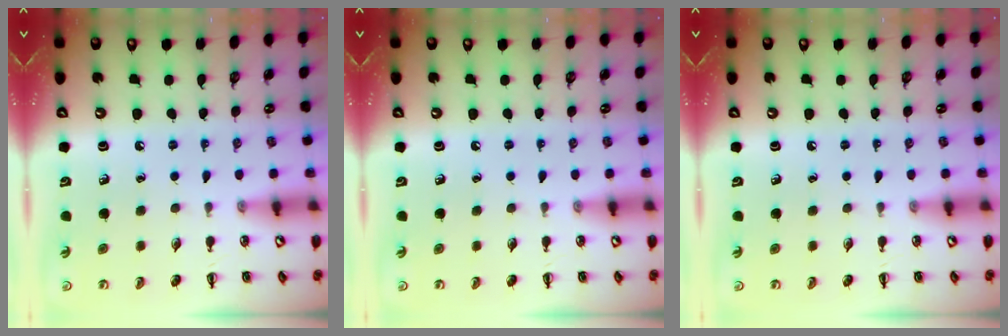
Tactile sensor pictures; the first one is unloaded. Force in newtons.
{"total": 0.0}
{"total": 0.0}